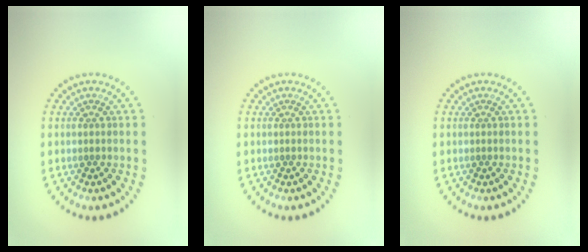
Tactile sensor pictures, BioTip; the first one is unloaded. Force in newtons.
{"total": 0.0}
{"total": 0.0}